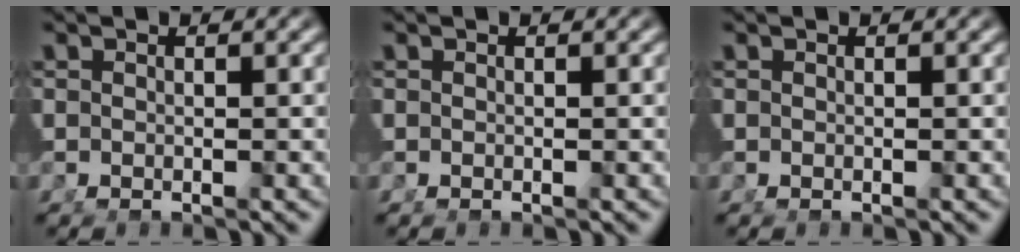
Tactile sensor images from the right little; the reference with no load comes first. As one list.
[{"total": 0.0}, {"total": 0.0}]